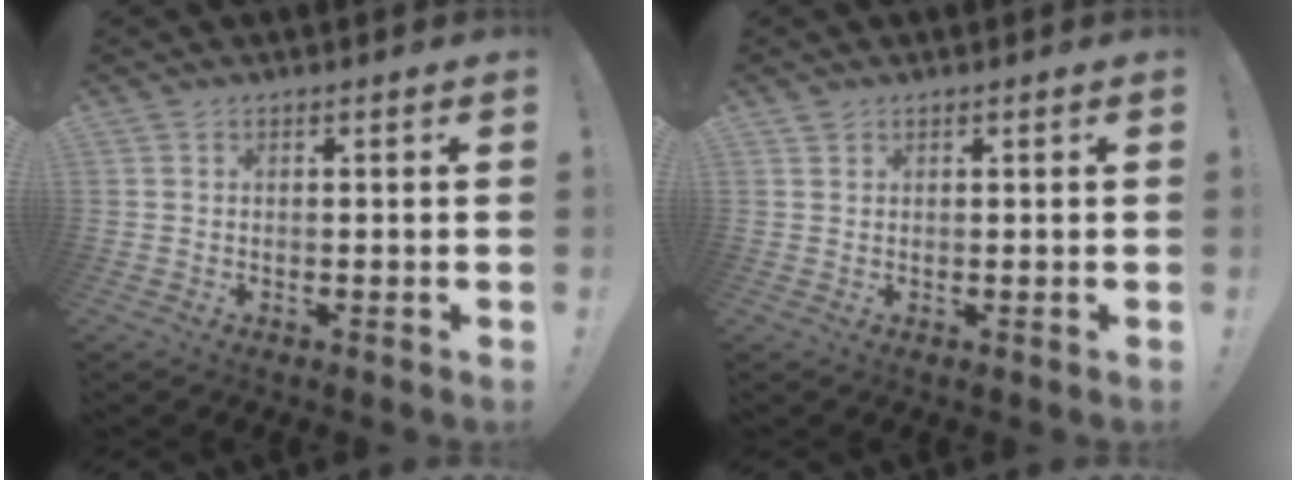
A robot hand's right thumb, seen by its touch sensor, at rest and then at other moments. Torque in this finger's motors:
{"motor_torque": [-0.16, 0.07, 0.20, 0.01, -0.01]}